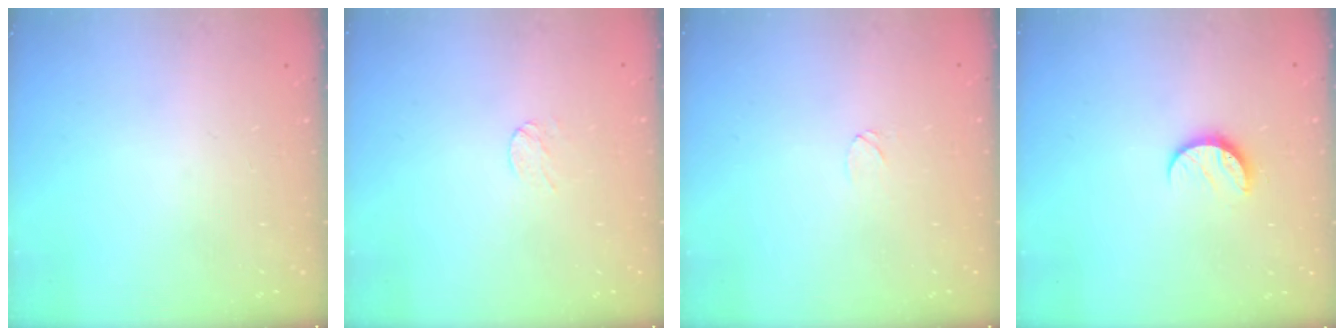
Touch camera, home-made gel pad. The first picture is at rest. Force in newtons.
{"total": 3.0, "press": 3.0, "slide": 0.2}
{"total": 3.7, "press": 3.7, "slide": 0.3}
{"total": 7.0, "press": 7.0, "slide": 0.6}